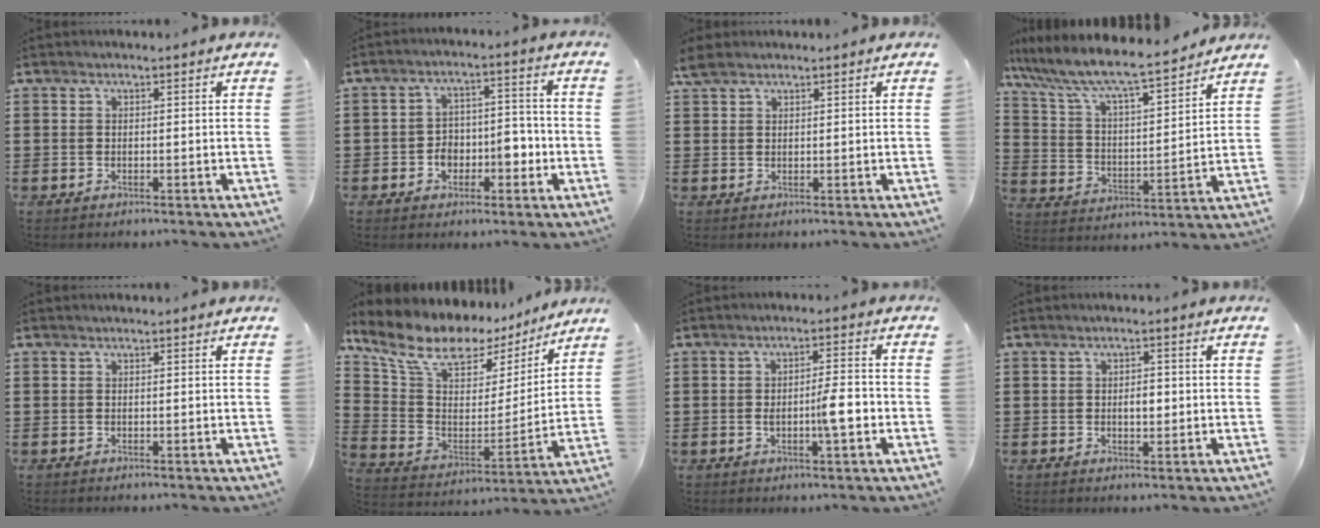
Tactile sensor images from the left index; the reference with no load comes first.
{"total": 5.4, "force": [-2.0, 3.9, 3.2], "torque": [-0.047, 0.007, -0.043]}
{"total": 2.6, "force": [1.9, 1.1, 1.4], "torque": [-0.032, 0.006, 0.035]}
{"total": 7.9, "force": [7.0, 0.7, 3.5], "torque": [-0.099, -0.049, 0.114]}
{"total": 0.0}
{"total": 12.0, "force": [9.5, 4.9, 5.5], "torque": [-0.141, -0.060, 0.166]}
{"total": 5.6, "force": [-1.1, 1.1, 5.4], "torque": [-0.084, 0.003, -0.022]}
{"total": 2.5, "force": [0.0, 1.2, 2.2], "torque": [-0.036, 0.001, -0.003]}